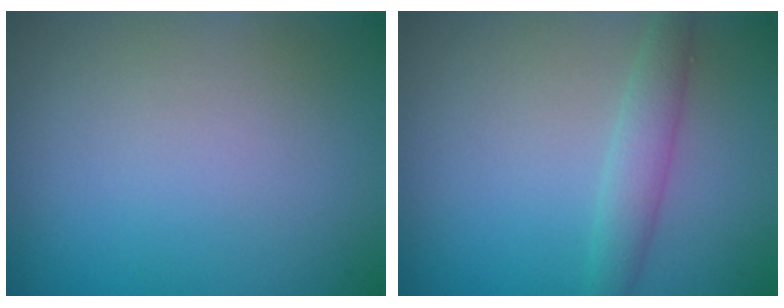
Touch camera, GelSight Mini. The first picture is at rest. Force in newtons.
{"total": 2.3, "press": 2.3, "slide": 0.0}